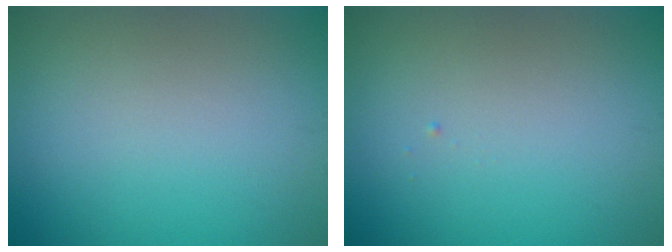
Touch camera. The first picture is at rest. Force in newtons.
{"total": 0.0}